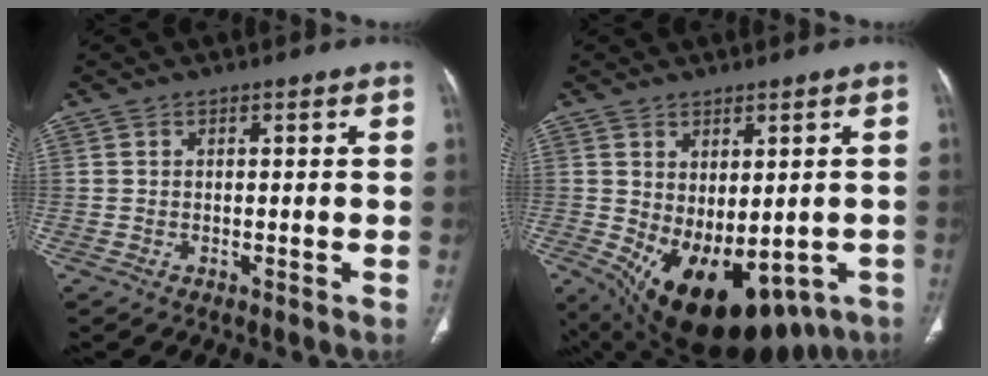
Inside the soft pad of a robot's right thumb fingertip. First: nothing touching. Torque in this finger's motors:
{"motor_torque": [-0.15, 1.19, 0.27, -0.05, 0.22]}